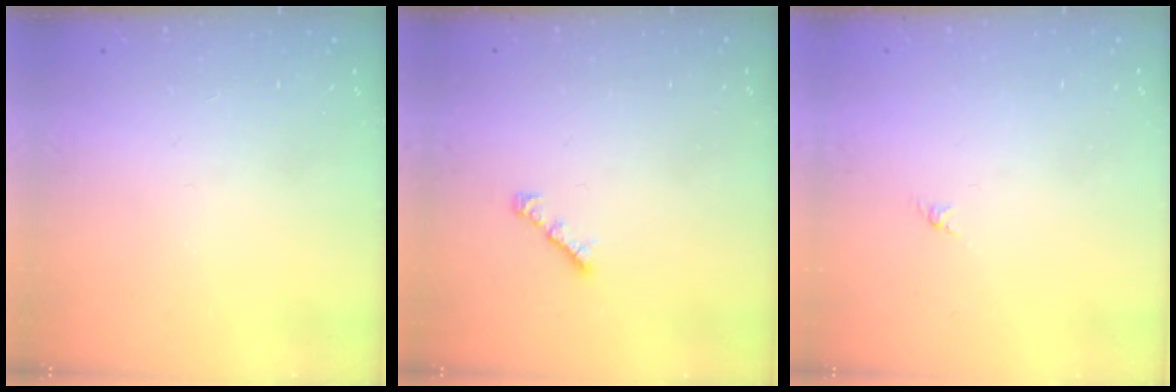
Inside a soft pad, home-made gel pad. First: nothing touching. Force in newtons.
{"total": 2.6, "press": 2.5, "slide": 0.7}
{"total": 0.0}